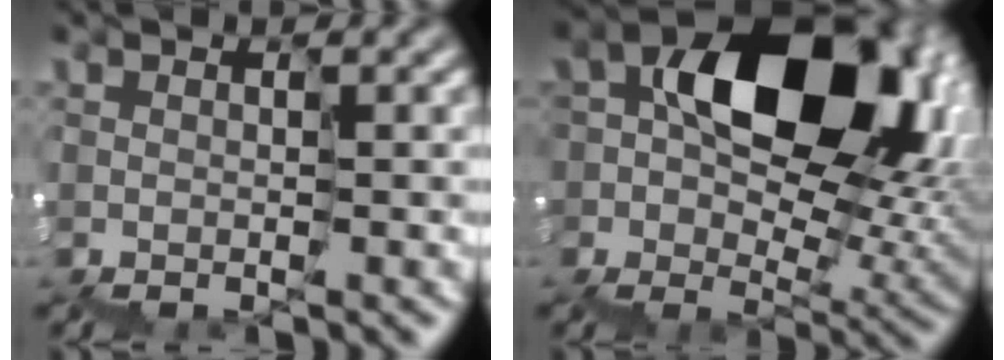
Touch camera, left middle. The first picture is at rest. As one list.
[{"total": 12.7, "force": [1.9, 9.1, 8.6], "torque": [-0.118, -0.002, 0.036]}]